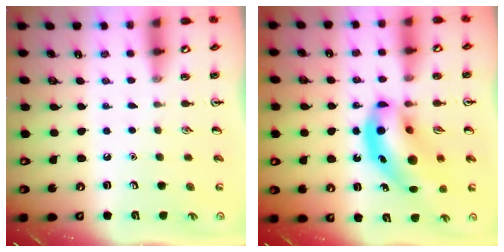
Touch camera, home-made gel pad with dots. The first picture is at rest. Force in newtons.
{"total": 14.9, "press": 14.2, "slide": 4.5}